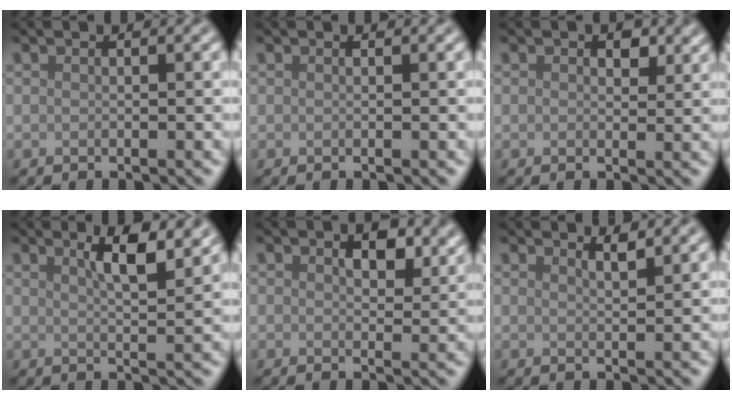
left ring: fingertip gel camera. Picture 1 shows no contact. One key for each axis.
{"total": 0.0}
{"total": 1.6, "fx": 0.7, "fy": 1.0, "fz": 1.0, "tx": -0.012, "ty": -0.004, "tz": 0.008}
{"total": 4.3, "fx": 2.3, "fy": 1.1, "fz": 3.5, "tx": -0.053, "ty": 0.002, "tz": 0.038}
{"total": 3.3, "fx": 1.5, "fy": 1.8, "fz": 2.3, "tx": -0.034, "ty": -0.003, "tz": 0.023}
{"total": 1.4, "fx": 1.2, "fy": 0.3, "fz": 0.7, "tx": -0.005, "ty": 0.001, "tz": 0.018}